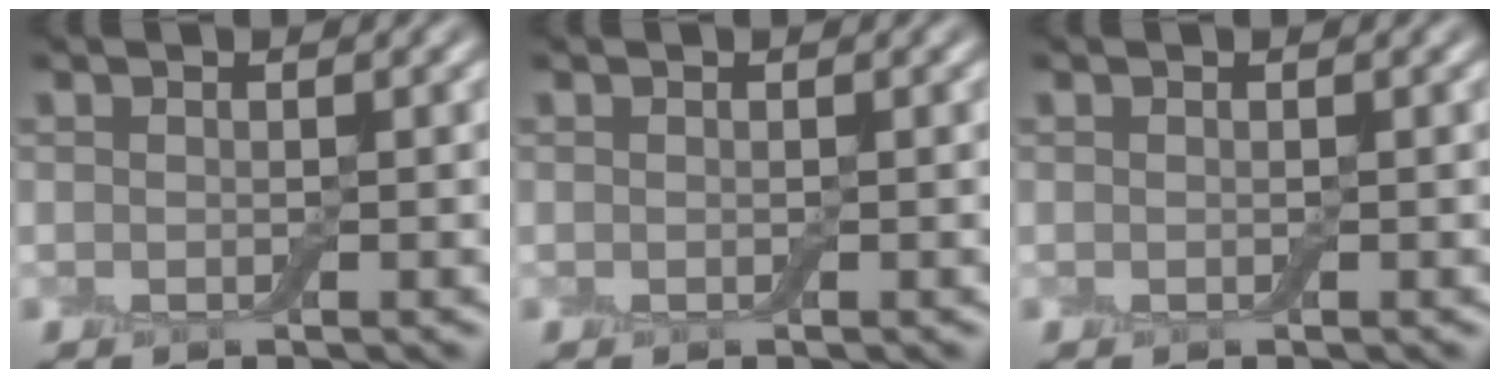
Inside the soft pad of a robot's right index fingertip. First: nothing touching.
{"total": 0.0}
{"total": 0.0}